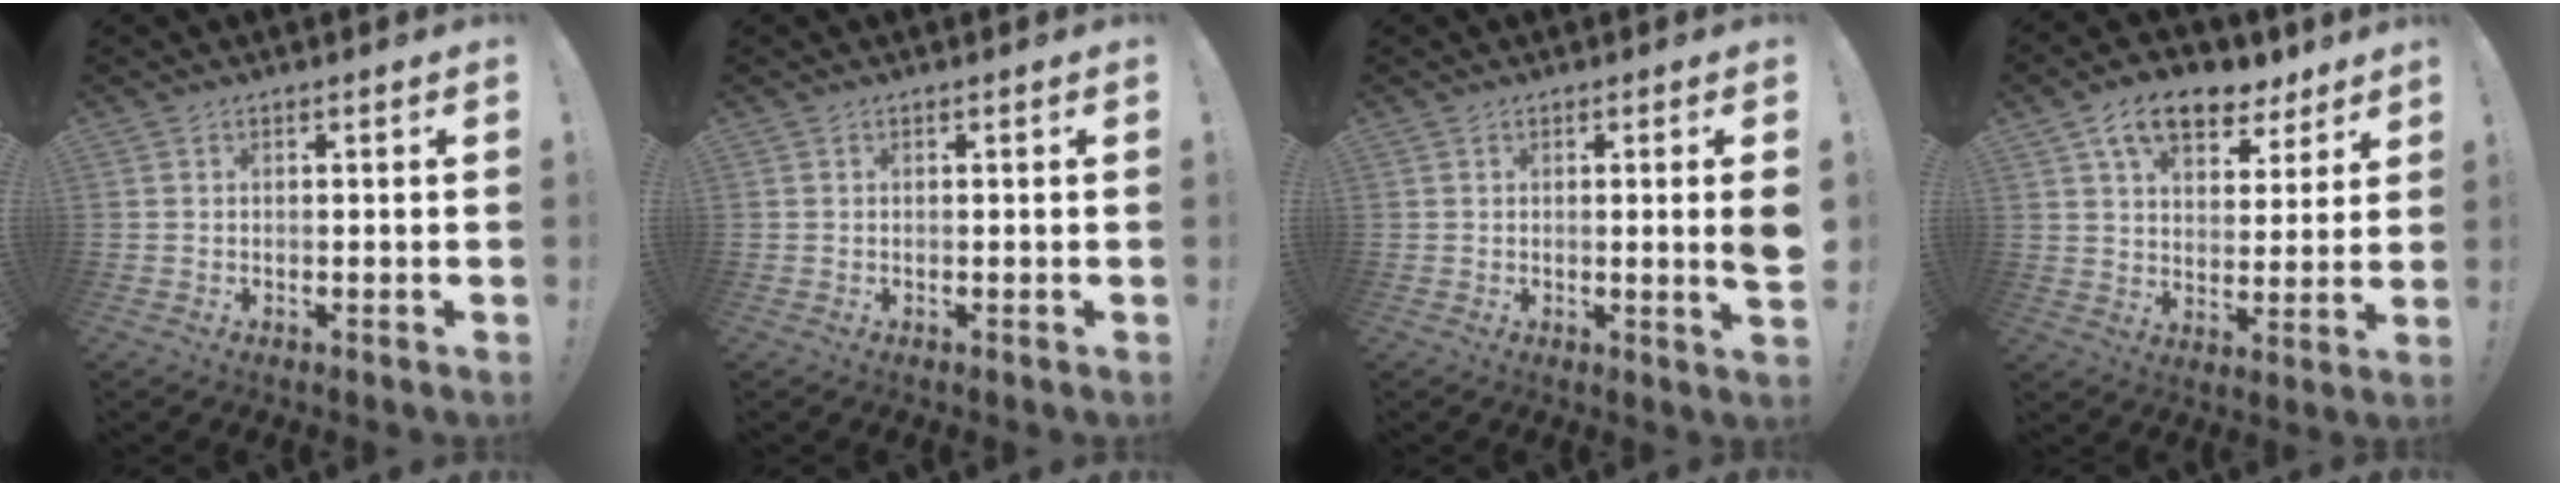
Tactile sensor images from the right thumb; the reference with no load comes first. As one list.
[{"total": 0.0}, {"total": 4.2, "force": [0.4, -0.5, 4.2], "torque": [-0.070, -0.009, 0.006]}, {"total": 13.3, "force": [8.2, 7.8, 7.1], "torque": [-0.113, -0.040, 0.150]}]